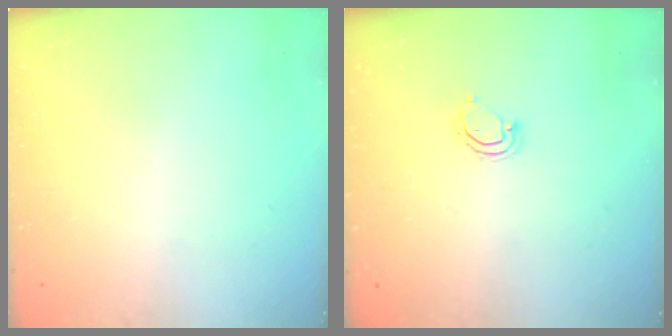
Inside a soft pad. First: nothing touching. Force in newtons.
{"total": 4.7, "press": 4.6, "slide": 0.4}